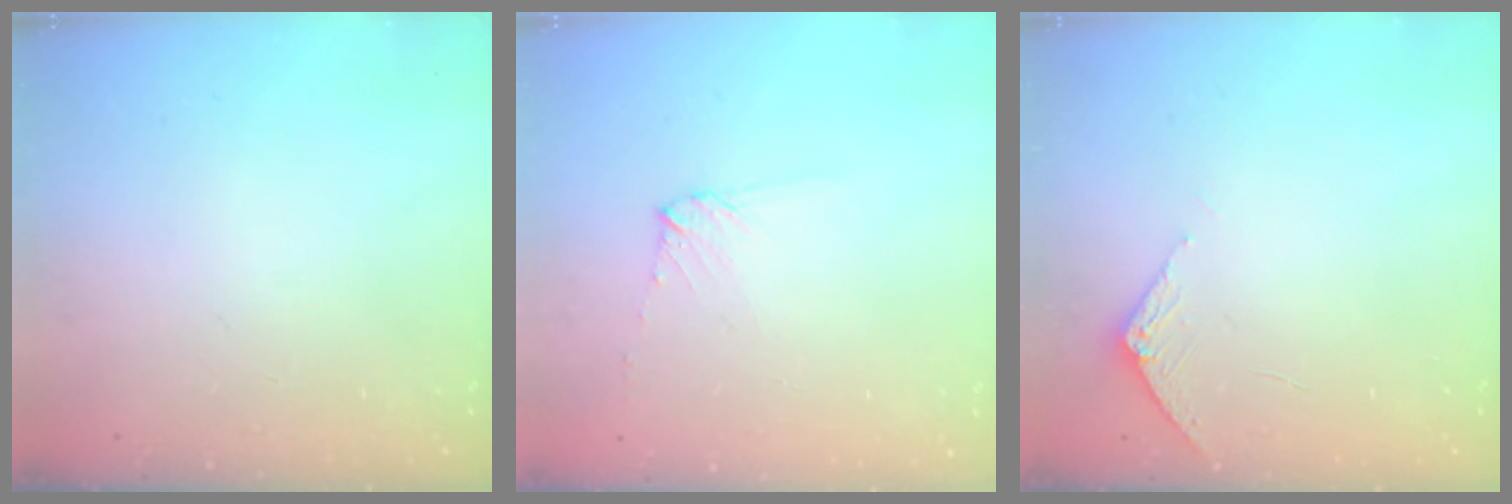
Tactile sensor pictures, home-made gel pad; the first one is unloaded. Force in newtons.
{"total": 5.1, "press": 5.1, "slide": 0.8}
{"total": 2.9, "press": 2.9, "slide": 0.3}